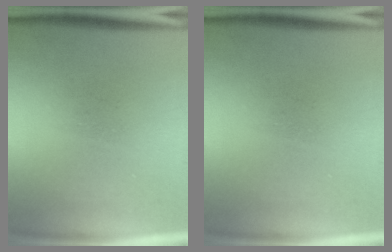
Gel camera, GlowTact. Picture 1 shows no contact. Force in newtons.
{"total": 0.0}